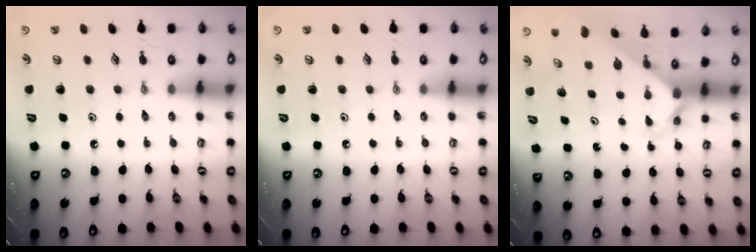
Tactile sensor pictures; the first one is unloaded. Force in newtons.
{"total": 0.0}
{"total": 2.4, "press": 2.4, "slide": 0.2}